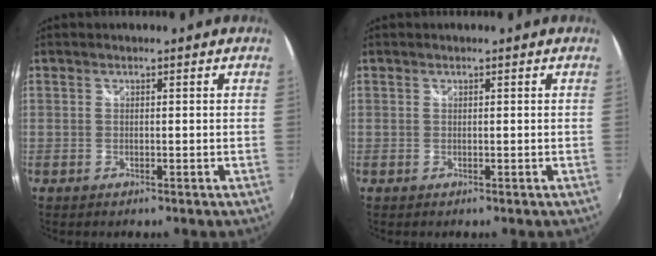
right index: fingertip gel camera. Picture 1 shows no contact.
{"total": 0.0}